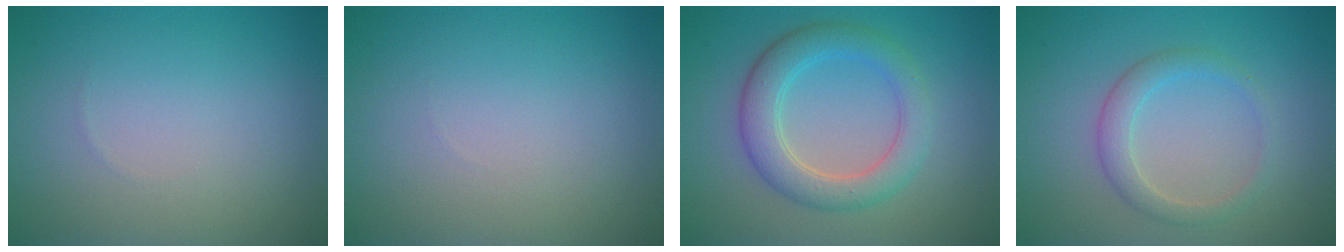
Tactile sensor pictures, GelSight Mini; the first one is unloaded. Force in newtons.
{"total": 0.0}
{"total": 4.6, "press": 4.6, "slide": 0.3}
{"total": 2.2, "press": 2.2, "slide": 0.1}